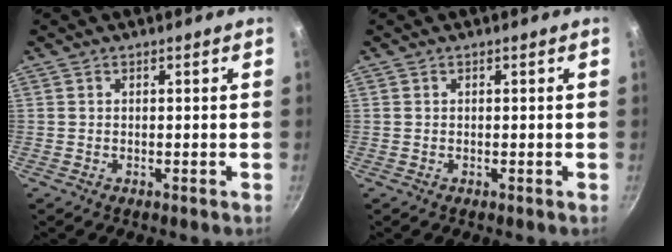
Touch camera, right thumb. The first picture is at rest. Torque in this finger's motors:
{"motor_torque": [-0.04, 0.01, 0.42, 0.12, 0.08]}